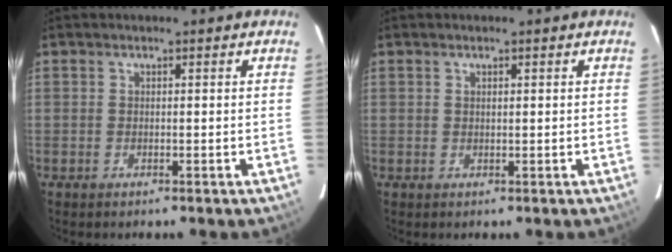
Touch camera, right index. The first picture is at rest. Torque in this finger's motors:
{"motor_torque": [-0.34, 0.13, -0.09, 0.00]}